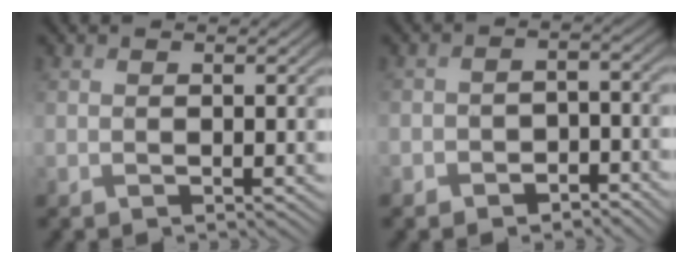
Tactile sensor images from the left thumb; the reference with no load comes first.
{"total": 3.8, "force": [-2.6, 2.3, 1.7], "torque": [-0.025, -0.002, -0.048]}